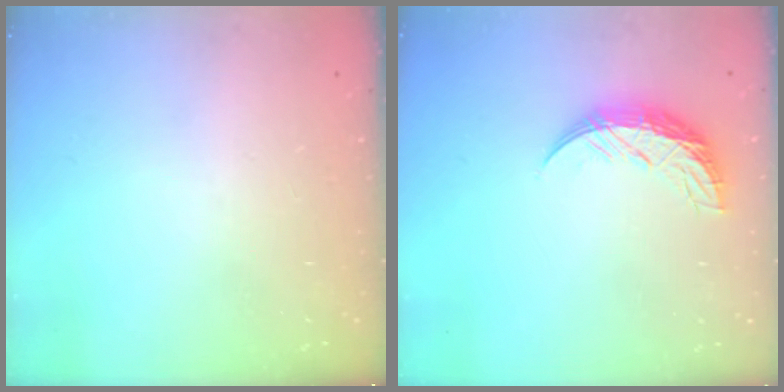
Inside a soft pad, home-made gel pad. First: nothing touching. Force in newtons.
{"total": 10.0, "press": 10.0, "slide": 0.6}